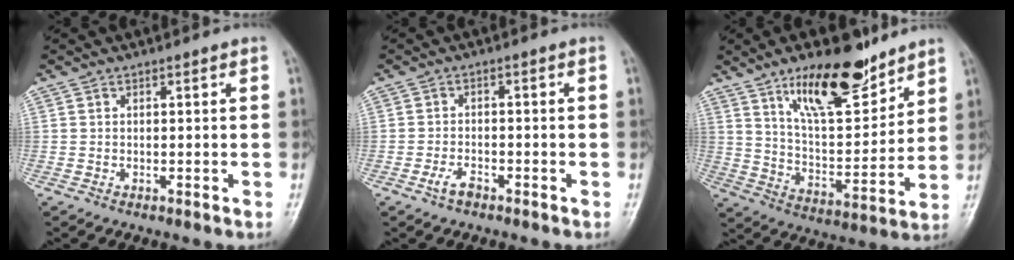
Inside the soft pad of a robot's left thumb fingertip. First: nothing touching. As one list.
[{"total": 2.8, "force": [-1.9, 1.2, 1.7], "torque": [-0.037, 0.014, -0.035]}, {"total": 17.2, "force": [11.6, 6.3, 11.1], "torque": [-0.145, -0.072, 0.204]}]